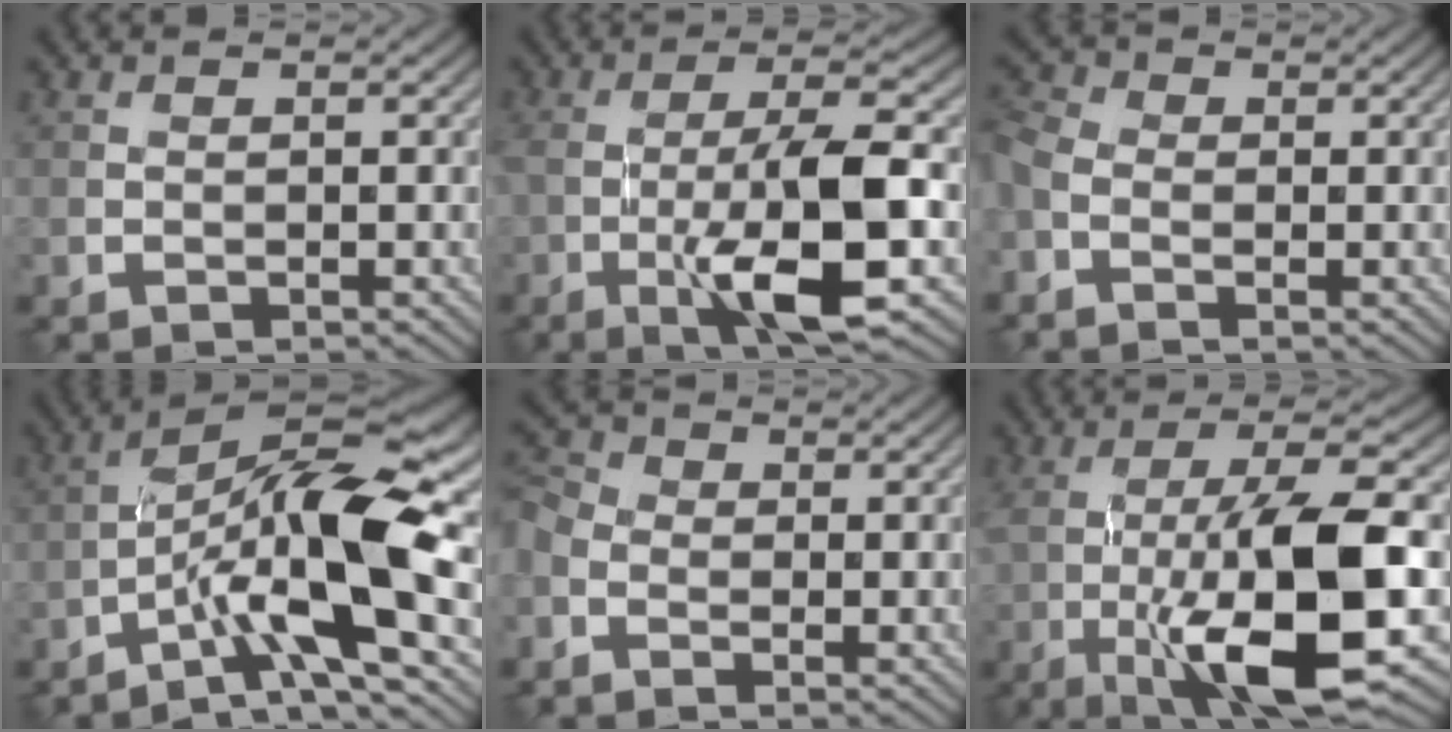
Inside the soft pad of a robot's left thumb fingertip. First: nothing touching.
{"total": 11.4, "force": [-3.6, 2.6, 10.5], "torque": [-0.169, 0.006, -0.067]}
{"total": 3.7, "force": [-1.5, 2.2, 2.5], "torque": [-0.073, -0.007, -0.040]}
{"total": 13.1, "force": [-4.1, 2.9, 12.1], "torque": [-0.205, 0.009, -0.081]}
{"total": 4.2, "force": [-1.4, 3.1, 2.5], "torque": [-0.070, -0.004, -0.035]}
{"total": 14.9, "force": [-3.9, 3.5, 14.0], "torque": [-0.228, 0.007, -0.068]}